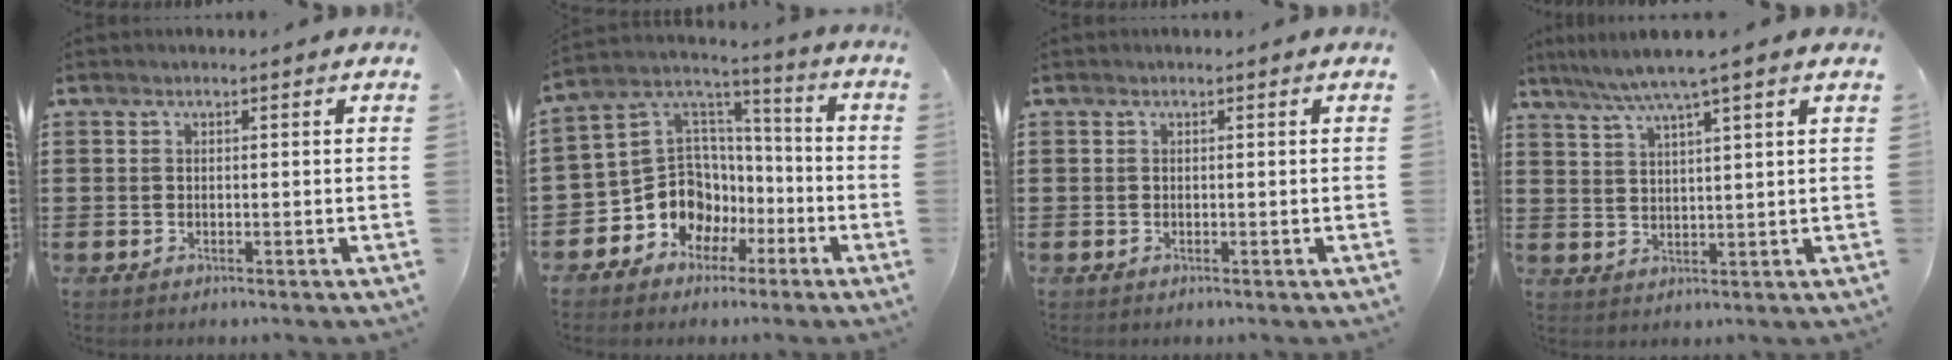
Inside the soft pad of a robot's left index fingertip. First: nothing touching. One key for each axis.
{"total": 10.6, "fx": -3.7, "fy": 9.5, "fz": 3.0, "tx": -0.103, "ty": -0.004, "tz": -0.064}
{"total": 0.0}
{"total": 5.1, "fx": 3.9, "fy": -0.5, "fz": 3.3, "tx": -0.074, "ty": -0.012, "tz": 0.066}